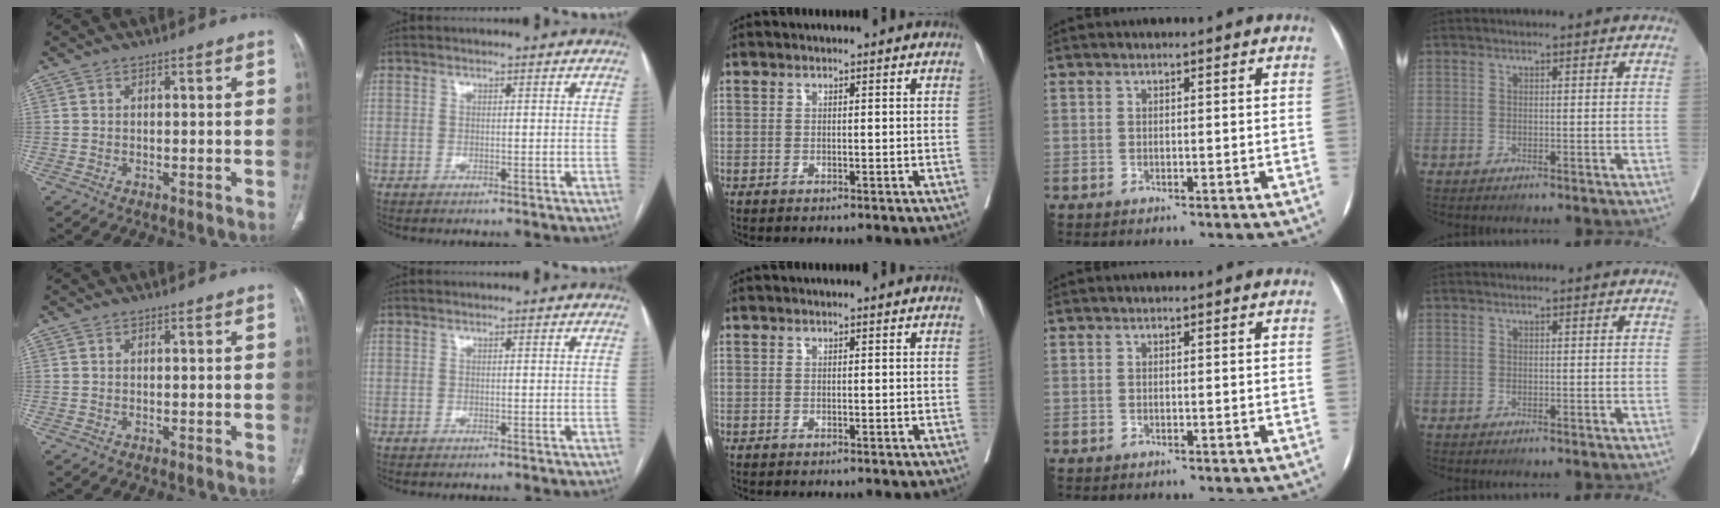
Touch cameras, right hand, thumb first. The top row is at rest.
{}